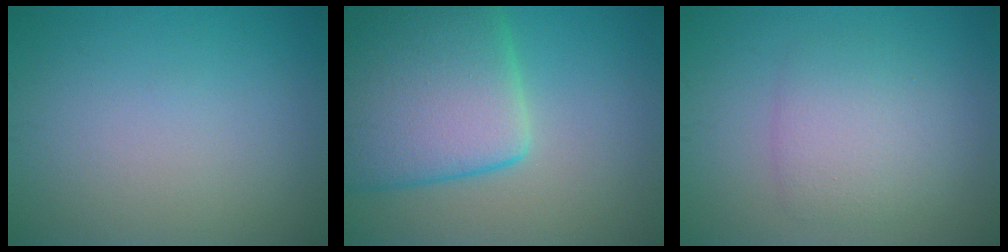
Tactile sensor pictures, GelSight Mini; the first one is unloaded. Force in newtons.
{"total": 12.0, "press": 11.9, "slide": 0.5}
{"total": 3.5, "press": 3.5, "slide": 0.2}